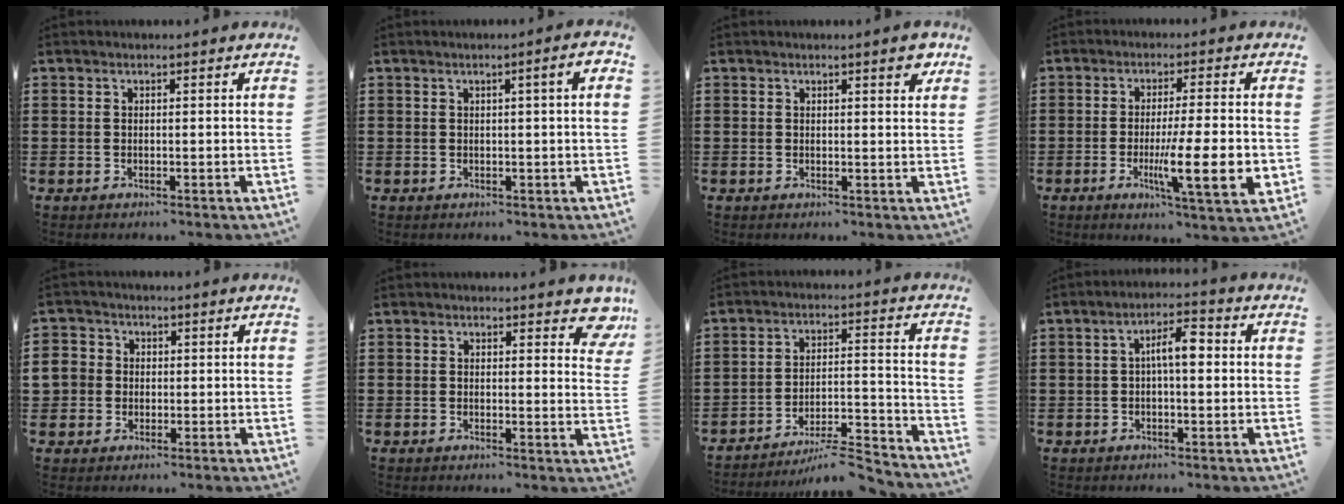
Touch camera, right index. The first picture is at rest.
{"total": 2.5, "force": [0.6, -0.1, 2.4], "torque": [-0.037, -0.005, 0.007]}
{"total": 2.2, "force": [1.5, 0.4, 1.6], "torque": [-0.018, -0.002, 0.021]}
{"total": 11.0, "force": [-2.1, 1.5, 10.7], "torque": [-0.181, -0.017, -0.035]}
{"total": 3.9, "force": [0.0, 3.8, 0.9], "torque": [-0.048, 0.007, -0.006]}
{"total": 3.3, "force": [2.5, 1.3, 1.8], "torque": [-0.012, -0.005, 0.039]}
{"total": 6.8, "force": [-6.3, 0.8, 2.5], "torque": [-0.035, 0.009, -0.121]}
{"total": 5.0, "force": [0.1, 1.5, 4.8], "torque": [-0.088, 0.013, -0.003]}